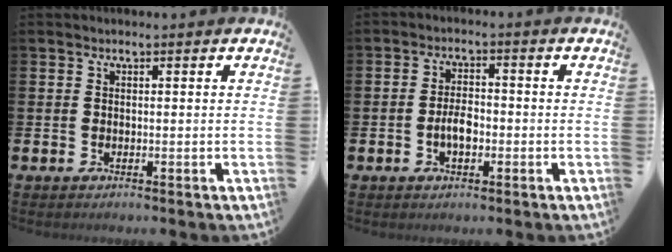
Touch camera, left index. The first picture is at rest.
{"total": 3.3, "force": [-0.8, 1.7, 2.7], "torque": [-0.042, 0.004, -0.018]}